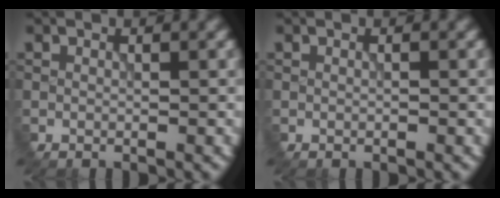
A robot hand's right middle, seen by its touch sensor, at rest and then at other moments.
{"total": 0.0}